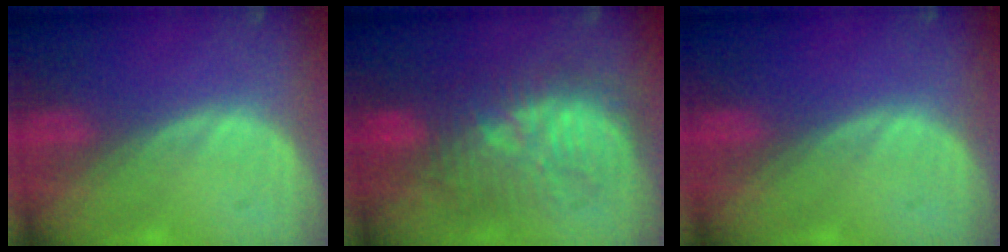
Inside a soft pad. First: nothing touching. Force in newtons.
{"total": 10.3, "press": 10.3, "slide": 0.3}
{"total": 0.0}